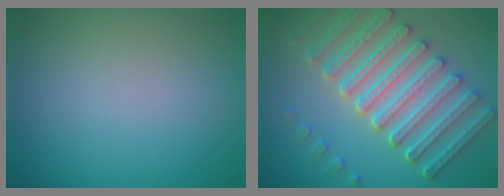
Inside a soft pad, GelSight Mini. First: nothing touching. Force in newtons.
{"total": 7.3, "press": 6.3, "slide": 3.6}